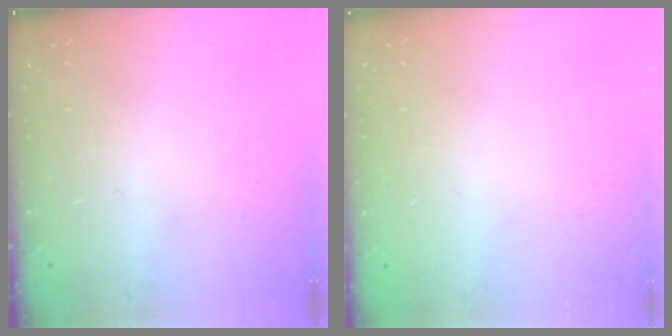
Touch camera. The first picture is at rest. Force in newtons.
{"total": 0.0}